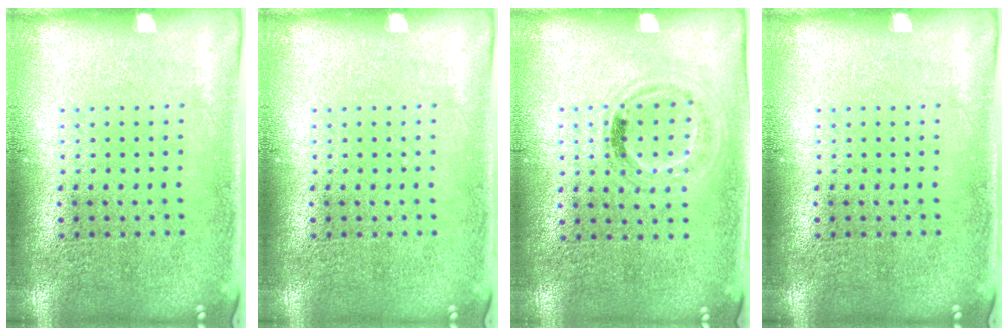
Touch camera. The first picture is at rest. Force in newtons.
{"total": 0.0}
{"total": 1.0, "press": 0.8, "slide": 0.6}
{"total": 0.0}